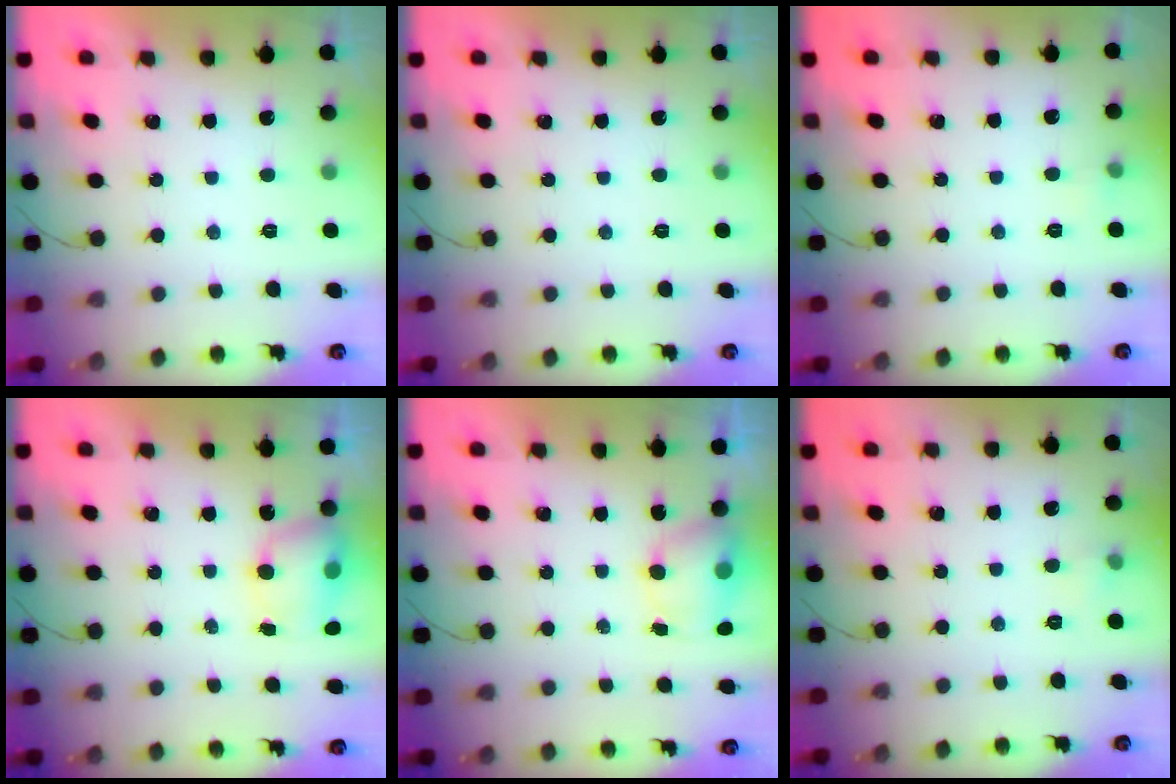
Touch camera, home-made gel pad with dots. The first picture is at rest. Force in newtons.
{"total": 0.0}
{"total": 2.5, "press": 2.3, "slide": 1.1}
{"total": 6.6, "press": 6.6, "slide": 0.6}
{"total": 6.4, "press": 6.3, "slide": 0.8}
{"total": 3.6, "press": 3.5, "slide": 1.0}